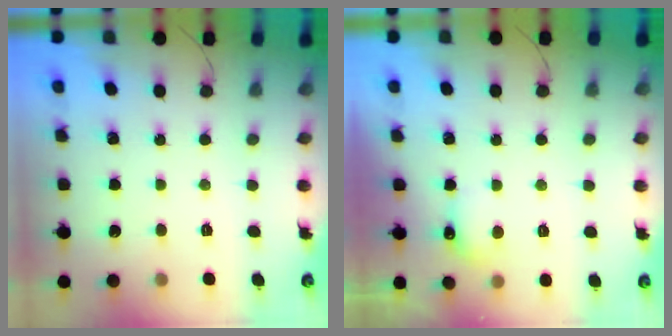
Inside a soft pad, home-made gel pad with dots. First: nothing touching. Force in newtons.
{"total": 5.0, "press": 5.0, "slide": 0.9}